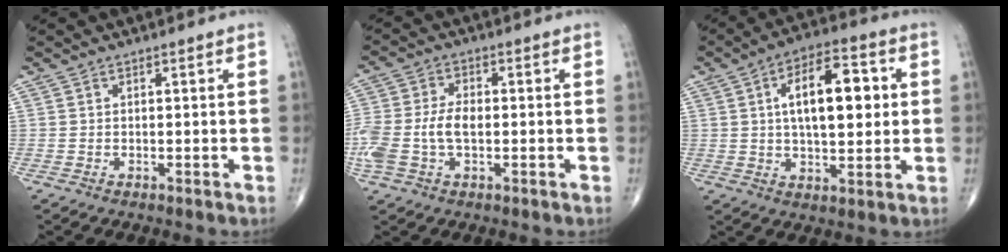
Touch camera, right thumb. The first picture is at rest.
{"total": 9.8, "force": [-1.2, 5.7, 7.9], "torque": [-0.190, 0.018, -0.020]}
{"total": 14.7, "force": [2.6, 6.9, 12.7], "torque": [-0.180, 0.010, 0.039]}